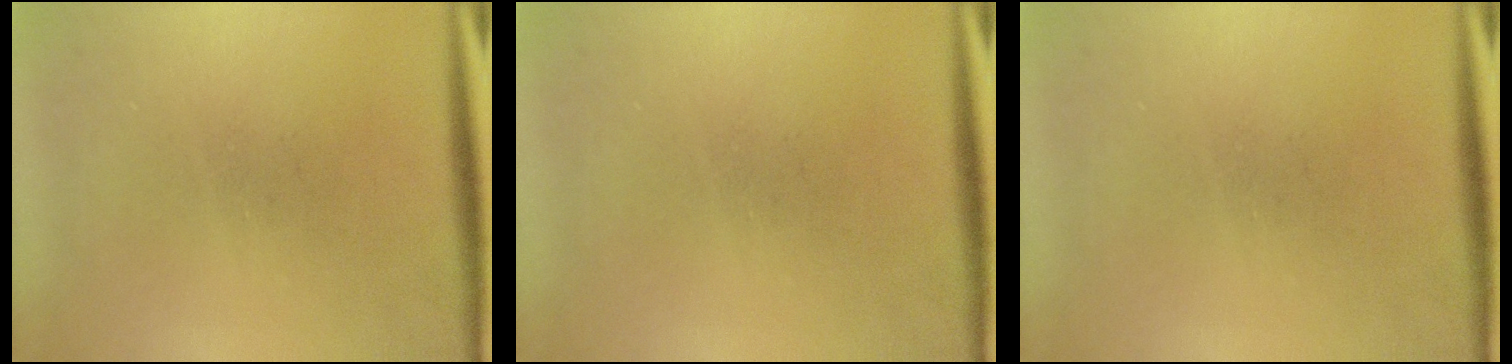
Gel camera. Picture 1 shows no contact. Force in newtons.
{"total": 0.0}
{"total": 0.0}